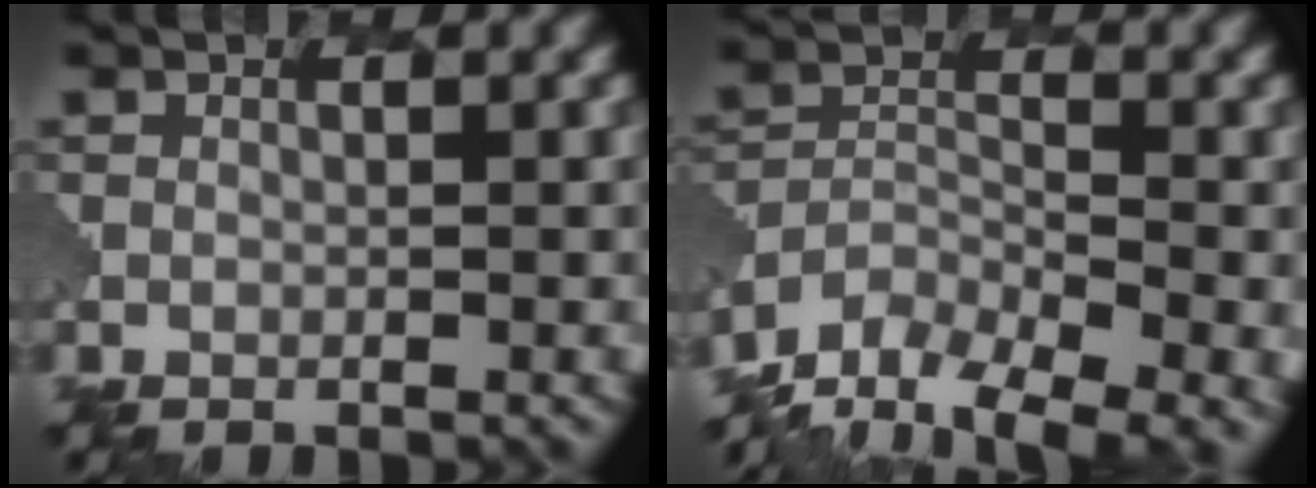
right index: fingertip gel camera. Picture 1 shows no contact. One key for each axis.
{"total": 10.1, "fx": -7.9, "fy": 4.5, "fz": 4.3, "tx": -0.074, "ty": -0.018, "tz": -0.124}